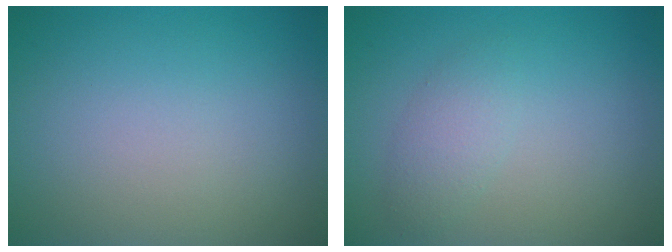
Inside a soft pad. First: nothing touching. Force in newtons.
{"total": 1.8, "press": 1.8, "slide": 0.0}